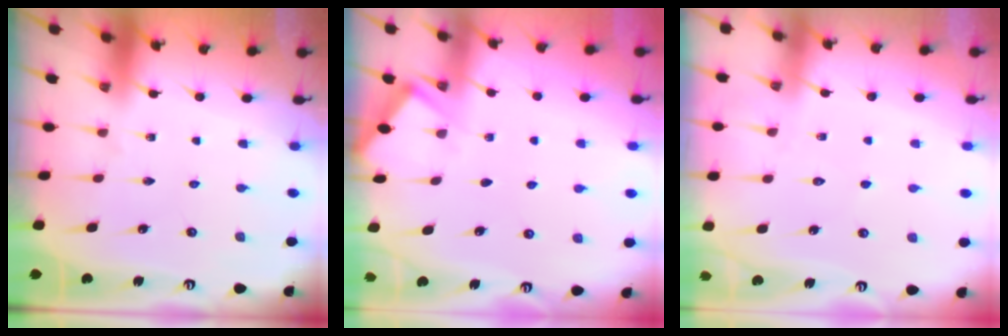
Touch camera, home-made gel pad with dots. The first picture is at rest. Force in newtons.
{"total": 2.1, "press": 2.1, "slide": 0.3}
{"total": 5.4, "press": 5.3, "slide": 0.6}